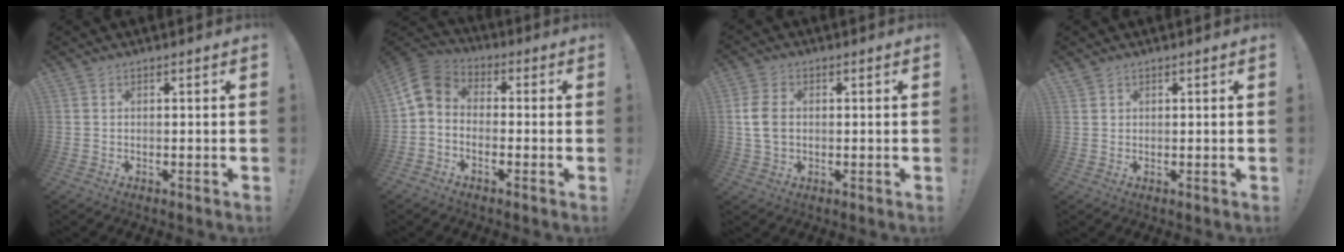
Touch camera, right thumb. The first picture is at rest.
{"total": 7.2, "force": [-1.5, 5.4, 4.5], "torque": [-0.089, 0.011, -0.025]}
{"total": 7.1, "force": [0.1, 5.1, 4.9], "torque": [-0.092, 0.005, 0.002]}
{"total": 1.0, "force": [0.9, 0.4, 0.3], "torque": [0.002, -0.005, 0.015]}